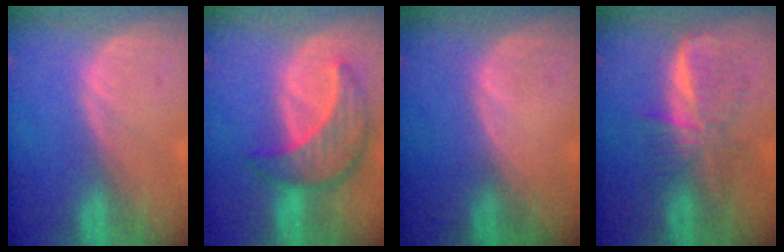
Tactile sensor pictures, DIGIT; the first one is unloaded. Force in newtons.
{"total": 8.6, "press": 7.7, "slide": 3.7}
{"total": 0.0}
{"total": 6.0, "press": 5.9, "slide": 0.8}